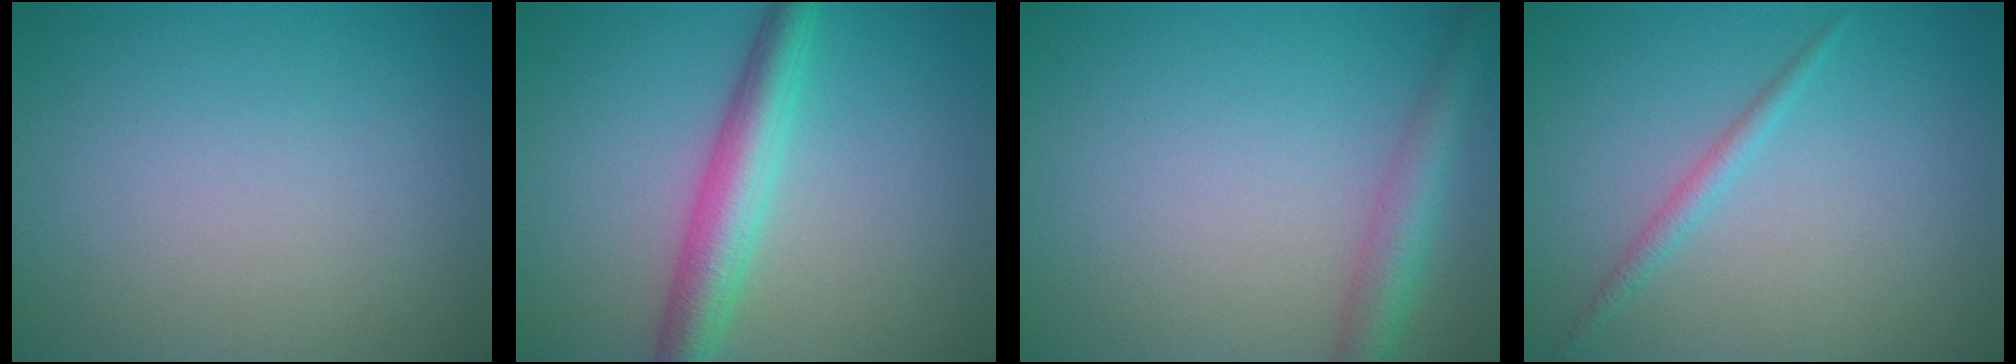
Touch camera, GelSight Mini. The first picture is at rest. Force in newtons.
{"total": 4.8, "press": 4.8, "slide": 0.2}
{"total": 3.4, "press": 3.4, "slide": 0.1}
{"total": 1.3, "press": 1.3, "slide": 0.1}